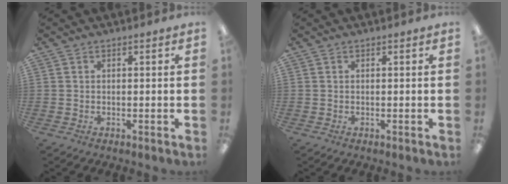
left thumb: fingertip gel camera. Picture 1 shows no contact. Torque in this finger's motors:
{"motor_torque": [0.00, 0.00, 0.00, 0.00, 0.00]}